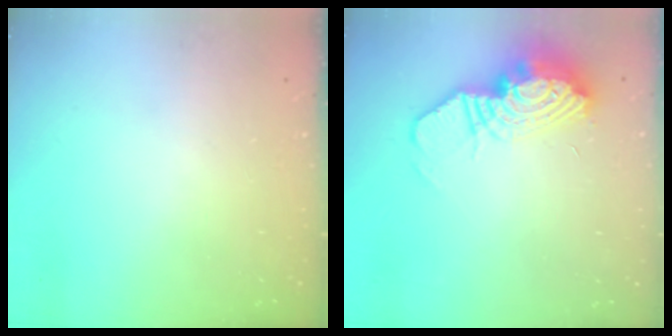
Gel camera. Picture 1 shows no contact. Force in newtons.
{"total": 18.4, "press": 15.4, "slide": 10.0}